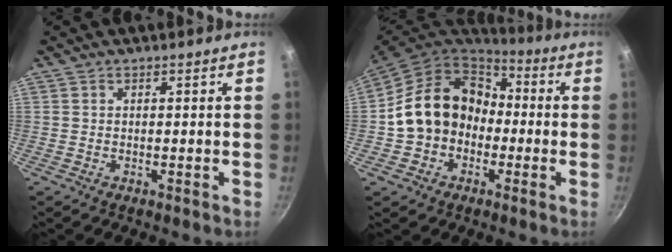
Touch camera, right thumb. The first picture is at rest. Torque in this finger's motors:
{"motor_torque": [0.60, 0.63, 0.62, -0.57, 0.21]}